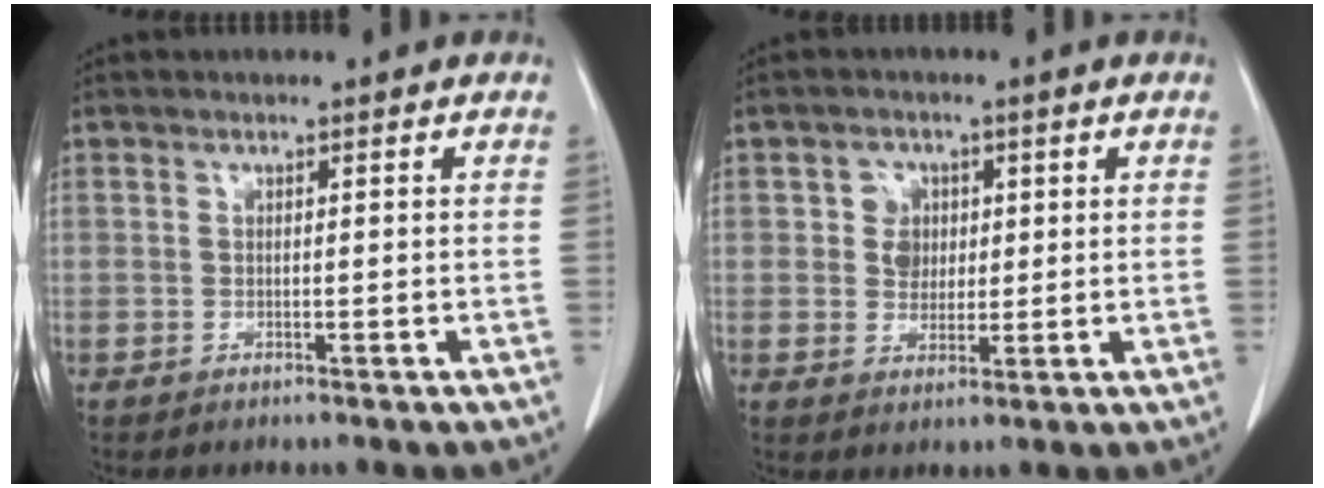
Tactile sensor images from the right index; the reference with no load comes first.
{"total": 4.1, "force": [1.1, 3.7, 1.6], "torque": [-0.025, 0.010, 0.020]}